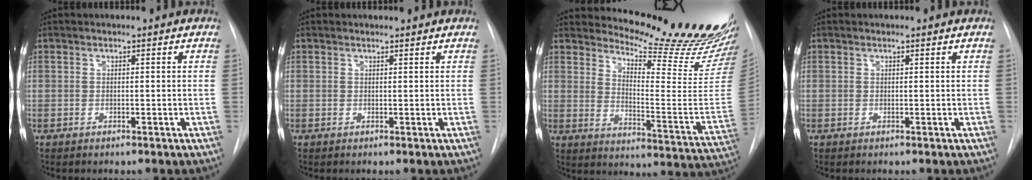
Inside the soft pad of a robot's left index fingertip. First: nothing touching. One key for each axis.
{"total": 2.3, "fx": 2.3, "fy": 0.2, "fz": 0.4, "tx": -0.009, "ty": 0.011, "tz": 0.028}
{"total": 21.8, "fx": 20.4, "fy": 0.6, "fz": 7.7, "tx": -0.116, "ty": -0.144, "tz": 0.253}
{"total": 1.0, "fx": 1.0, "fy": 0.0, "fz": 0.1, "tx": -0.008, "ty": 0.006, "tz": 0.014}